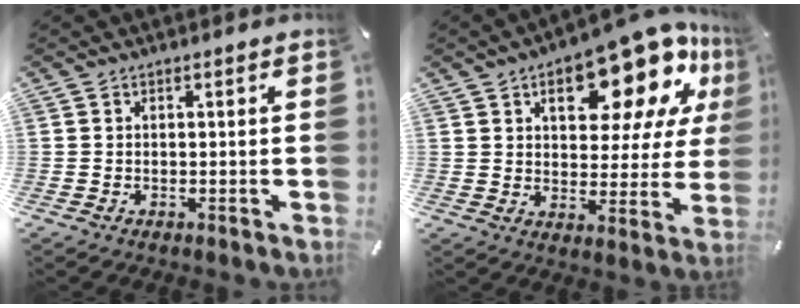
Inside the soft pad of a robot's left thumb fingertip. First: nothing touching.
{"total": 19.5, "force": [11.9, 8.9, 12.7], "torque": [-0.173, -0.070, 0.195]}